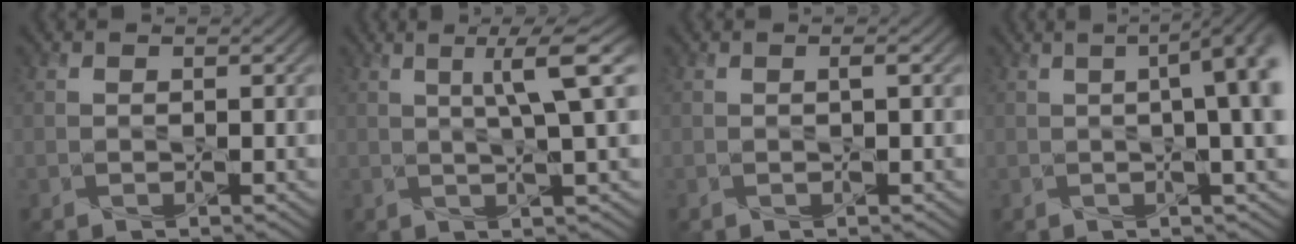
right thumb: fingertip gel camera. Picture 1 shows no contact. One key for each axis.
{"total": 5.1, "fx": 1.4, "fy": 0.1, "fz": 4.9, "tx": -0.085, "ty": 0.016, "tz": 0.024}
{"total": 0.8, "fx": -0.1, "fy": 0.0, "fz": 0.8, "tx": -0.013, "ty": 0.001, "tz": -0.002}
{"total": 9.1, "fx": 1.0, "fy": 2.6, "fz": 8.6, "tx": -0.106, "ty": 0.017, "tz": 0.003}